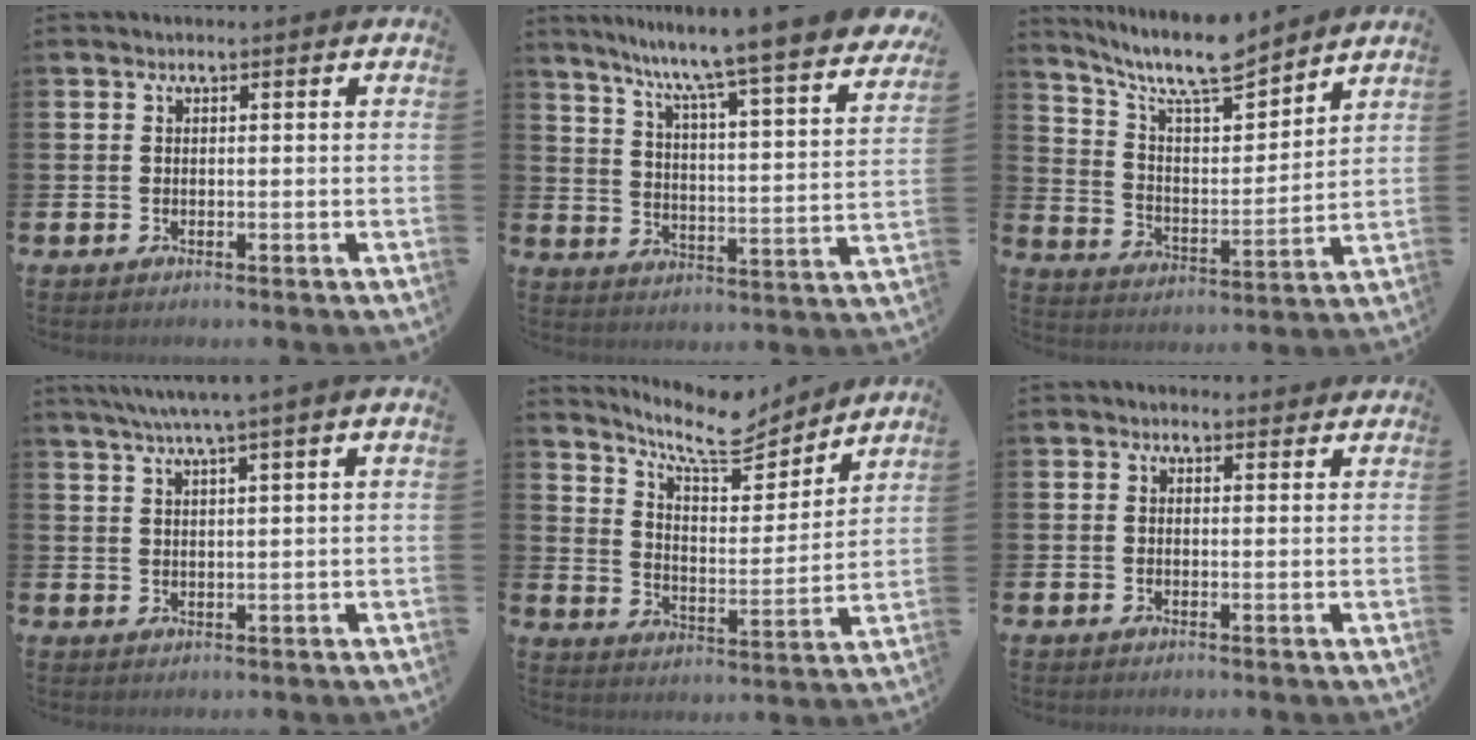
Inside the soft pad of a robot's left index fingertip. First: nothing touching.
{"total": 7.6, "force": [6.8, -0.5, 3.3], "torque": [-0.076, -0.047, 0.112]}
{"total": 9.7, "force": [8.8, 1.5, 3.6], "torque": [-0.091, -0.061, 0.153]}
{"total": 3.9, "force": [3.2, -0.9, 2.0], "torque": [-0.051, -0.003, 0.058]}
{"total": 9.1, "force": [8.2, 2.2, 3.4], "torque": [-0.080, -0.060, 0.139]}
{"total": 1.0, "force": [0.8, 0.6, 0.2], "torque": [0.004, 0.004, 0.011]}